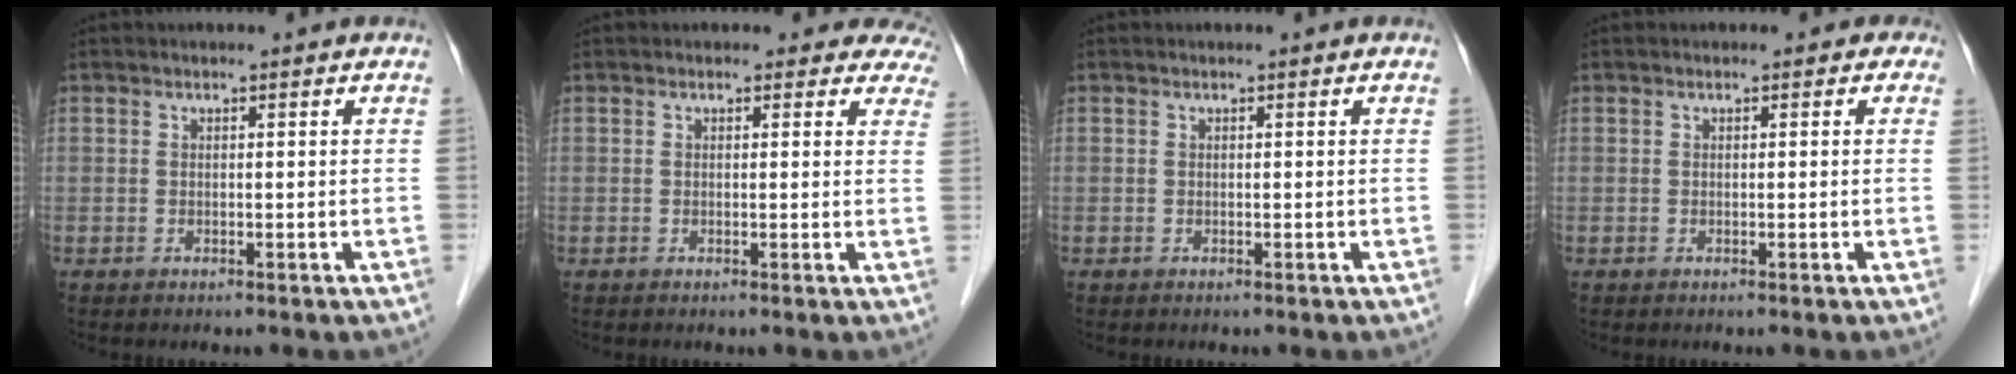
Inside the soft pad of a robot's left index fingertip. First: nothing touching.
{"total": 5.3, "force": [4.6, 2.6, 0.1], "torque": [0.040, -0.014, 0.014]}
{"total": 0.0}
{"total": 0.5, "force": [-0.1, 0.5, 0.2], "torque": [0.009, -0.001, -0.013]}